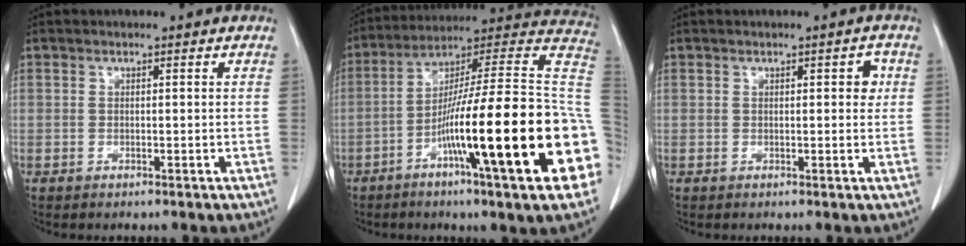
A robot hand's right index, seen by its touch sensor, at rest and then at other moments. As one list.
[{"total": 28.7, "force": [-7.3, 0.8, 27.8], "torque": [-0.324, -0.004, -0.133]}, {"total": 2.1, "force": [0.5, 1.1, 1.8], "torque": [-0.018, 0.011, 0.006]}]